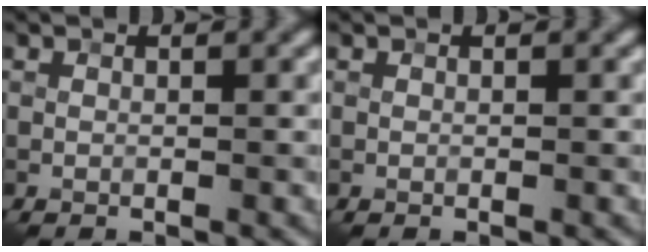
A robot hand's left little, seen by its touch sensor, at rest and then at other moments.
{"total": 0.0}